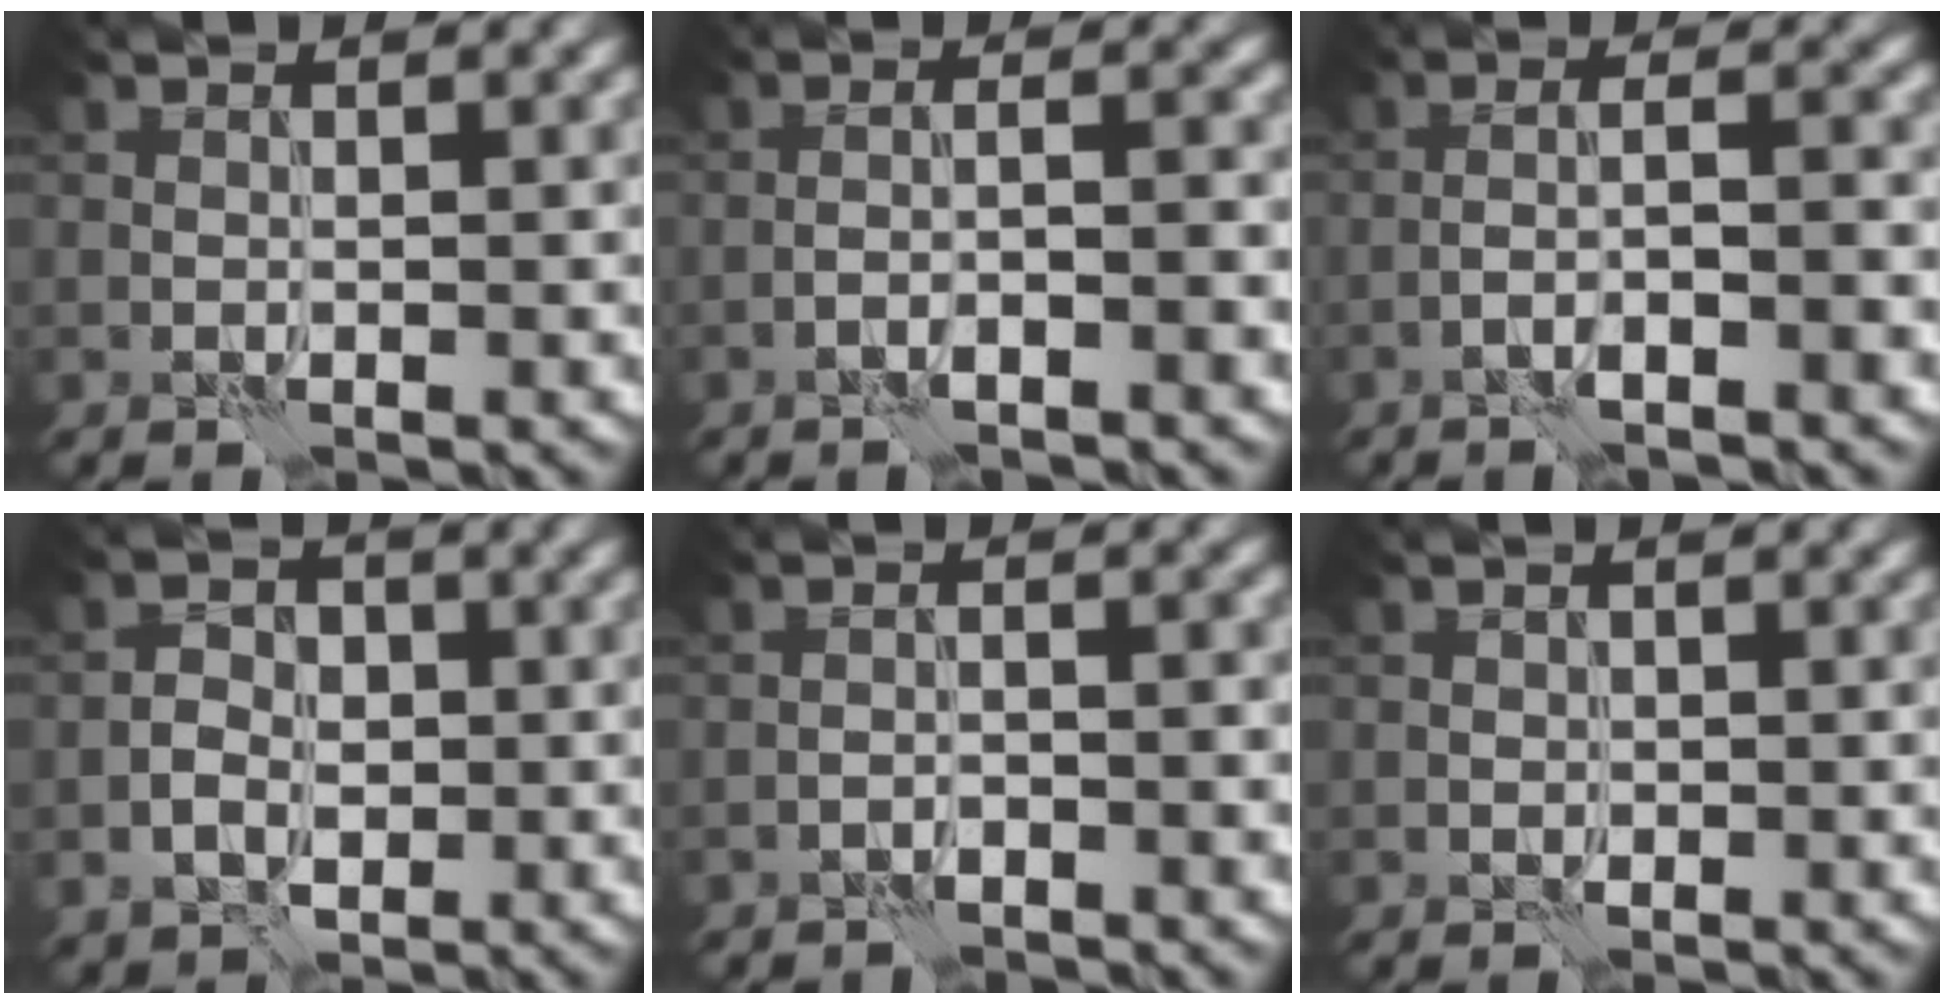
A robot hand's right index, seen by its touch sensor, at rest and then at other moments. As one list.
[{"total": 3.2, "force": [-1.8, 0.4, 2.6], "torque": [-0.042, 0.014, -0.039]}, {"total": 4.2, "force": [-2.1, 0.7, 3.6], "torque": [-0.056, 0.015, -0.045]}, {"total": 3.4, "force": [-0.9, 2.6, 1.9], "torque": [-0.027, 0.002, -0.017]}, {"total": 1.7, "force": [-1.5, 0.4, 0.7], "torque": [-0.007, 0.010, -0.029]}, {"total": 0.6, "force": [-0.1, 0.6, 0.2], "torque": [0.000, -0.002, -0.004]}]